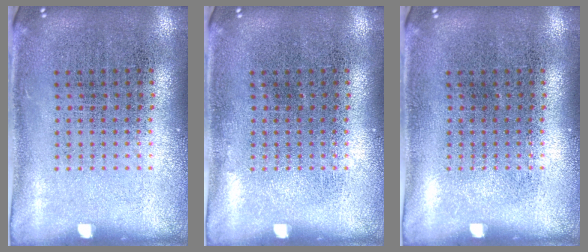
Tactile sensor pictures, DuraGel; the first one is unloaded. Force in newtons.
{"total": 0.0}
{"total": 0.0}